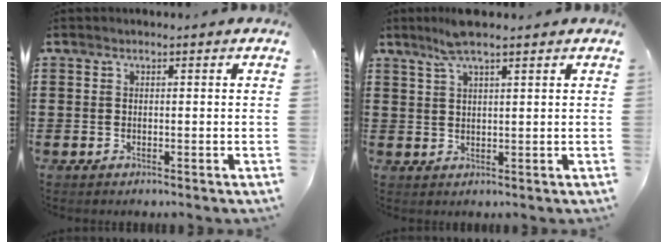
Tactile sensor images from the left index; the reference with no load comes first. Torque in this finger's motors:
{"motor_torque": [1.03, -1.10, 0.21, 0.11]}